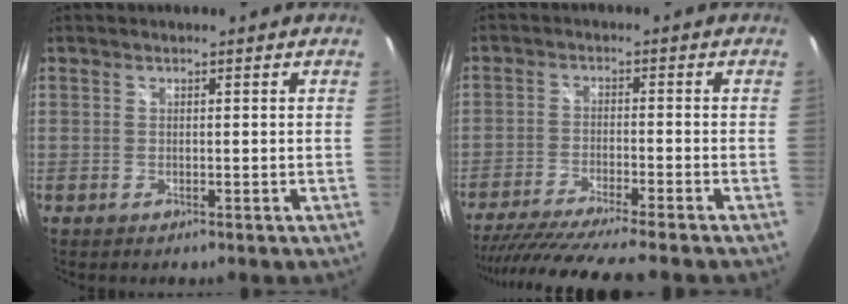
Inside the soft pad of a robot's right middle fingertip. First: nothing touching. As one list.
[{"total": 14.3, "force": [-12.5, -0.6, 6.9], "torque": [-0.144, -0.035, -0.205]}]